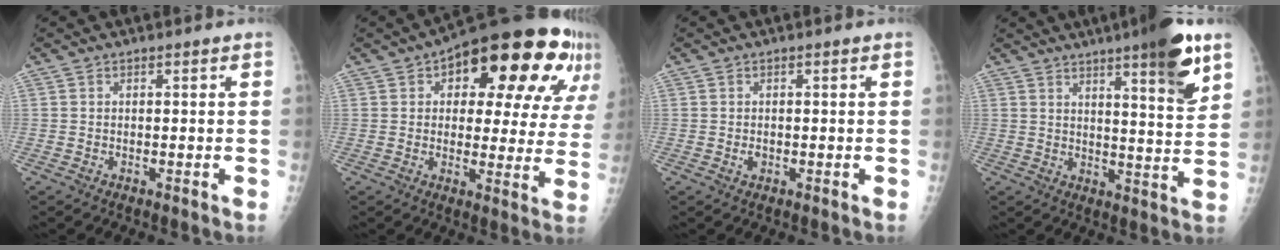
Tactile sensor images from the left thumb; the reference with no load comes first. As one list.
[{"total": 24.0, "force": [11.0, 10.9, 18.3], "torque": [-0.201, 0.008, 0.148]}, {"total": 1.1, "force": [-0.2, 0.8, 0.7], "torque": [-0.007, -0.001, -0.002]}, {"total": 13.2, "force": [7.6, 2.1, 10.6], "torque": [-0.134, -0.040, 0.104]}]